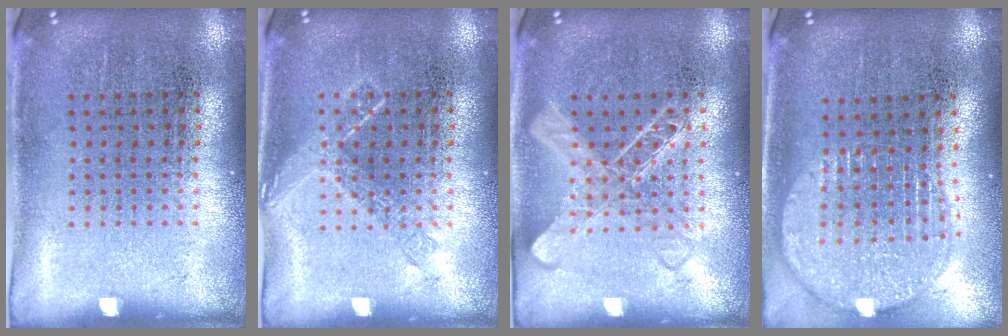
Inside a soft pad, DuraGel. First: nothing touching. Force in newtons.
{"total": 0.9, "press": 0.8, "slide": 0.3}
{"total": 2.5, "press": 2.4, "slide": 0.5}
{"total": 1.9, "press": 1.6, "slide": 1.0}